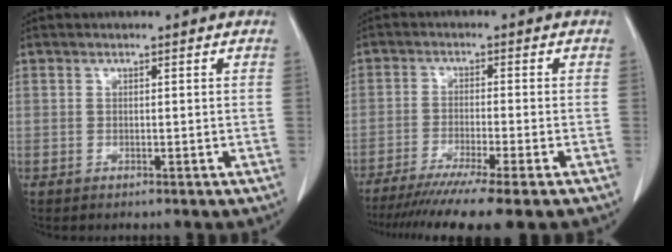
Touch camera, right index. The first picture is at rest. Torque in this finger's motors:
{"motor_torque": [1.12, -1.03, 0.68, 0.21]}